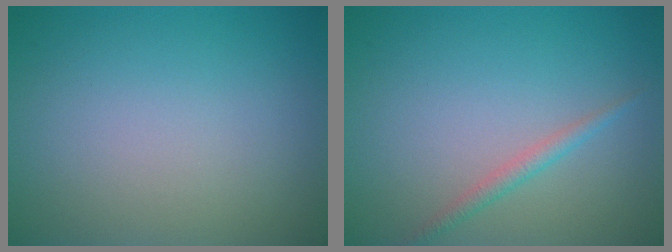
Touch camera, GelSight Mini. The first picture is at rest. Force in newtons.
{"total": 1.3, "press": 1.3, "slide": 0.0}